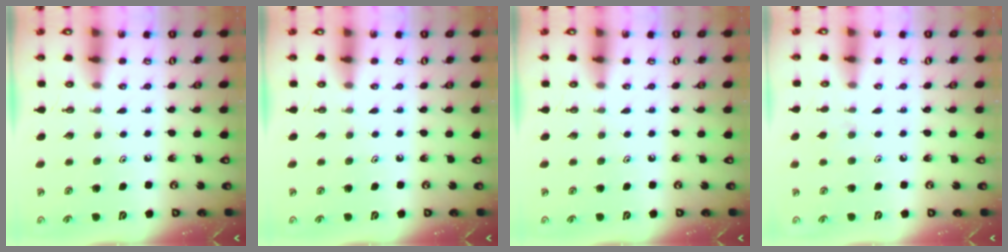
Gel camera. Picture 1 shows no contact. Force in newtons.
{"total": 0.0}
{"total": 0.0}
{"total": 3.7, "press": 3.7, "slide": 0.7}